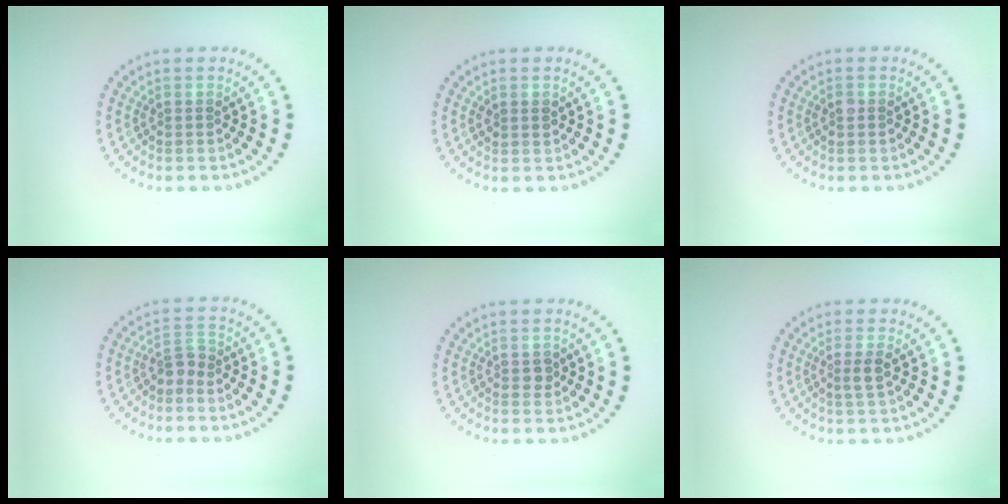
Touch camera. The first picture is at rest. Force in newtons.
{"total": 1.0, "press": 0.9, "slide": 0.4}
{"total": 1.0, "press": 1.0, "slide": 0.1}
{"total": 1.8, "press": 1.3, "slide": 1.2}
{"total": 0.8, "press": 0.8, "slide": 0.2}
{"total": 1.5, "press": 1.2, "slide": 0.8}